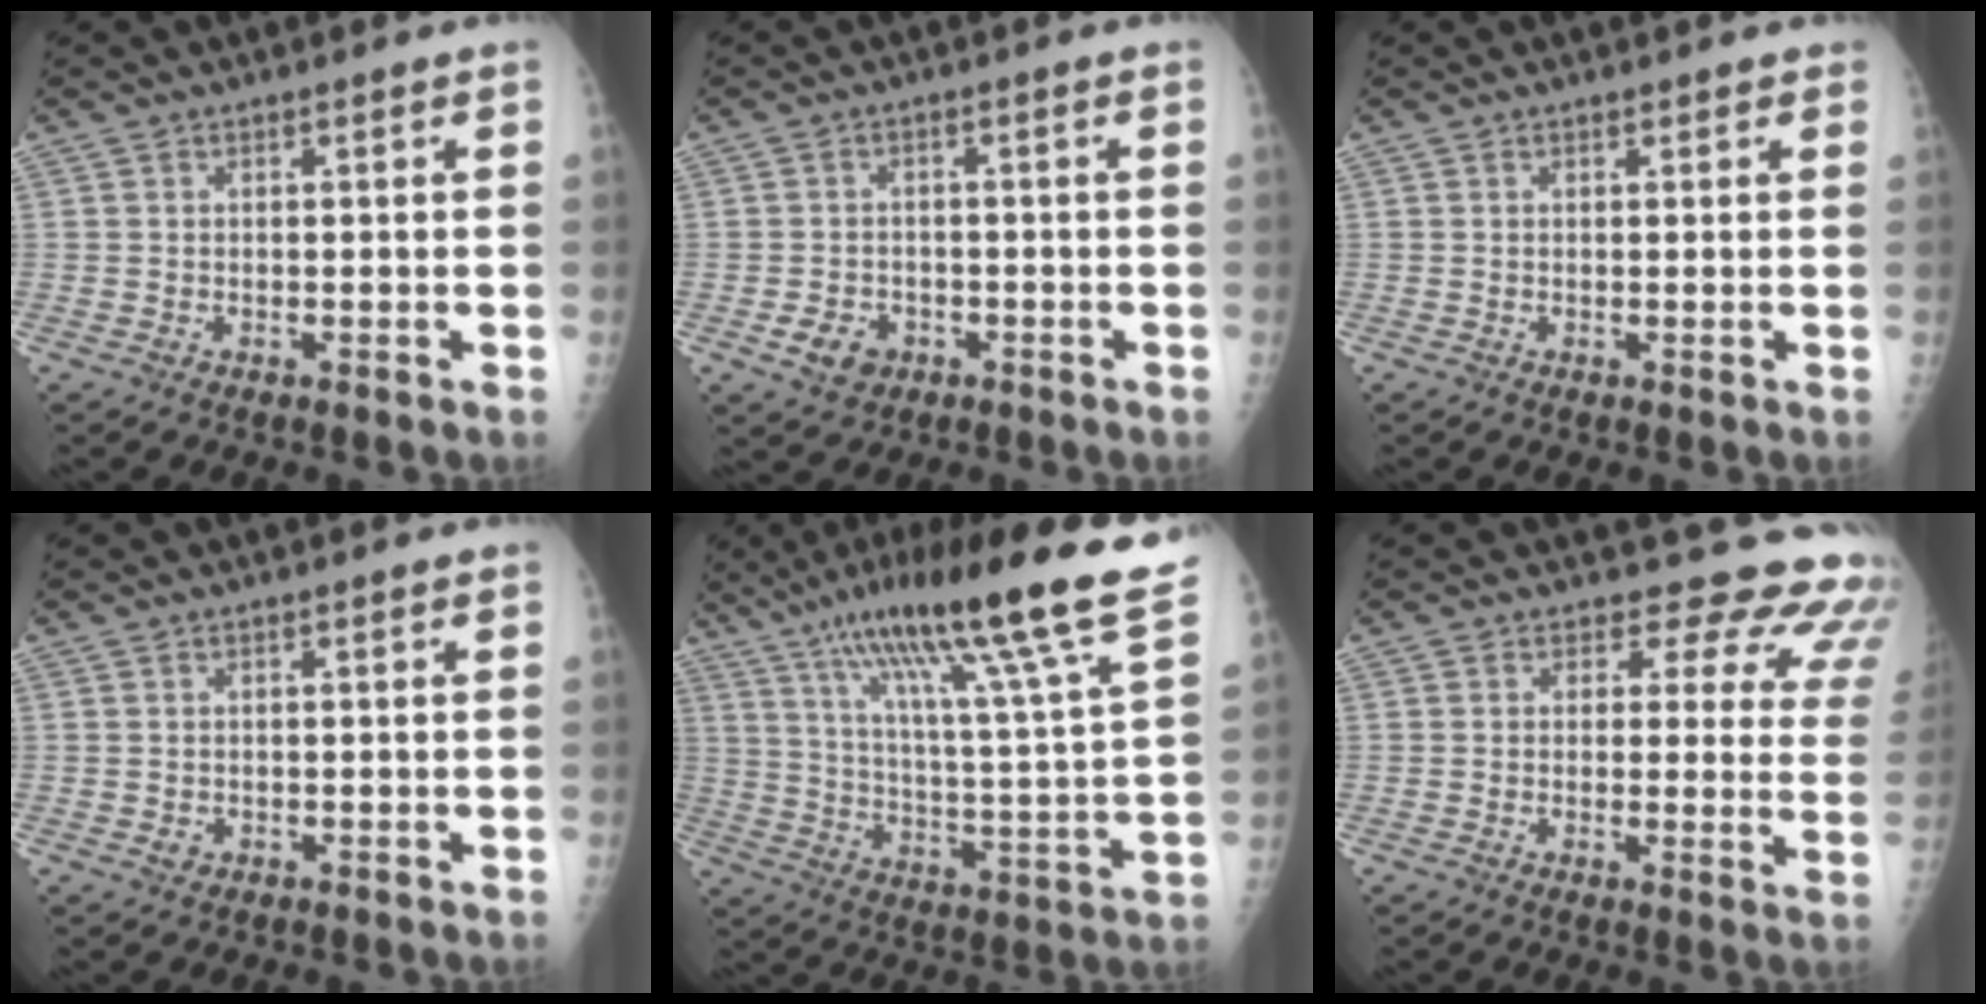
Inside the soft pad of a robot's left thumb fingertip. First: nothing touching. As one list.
[{"total": 4.4, "force": [-1.9, 3.4, 1.9], "torque": [-0.023, 0.007, -0.024]}, {"total": 1.0, "force": [0.9, 0.5, 0.3], "torque": [0.002, -0.002, 0.009]}, {"total": 0.7, "force": [0.0, 0.6, 0.3], "torque": [0.000, 0.001, 0.002]}, {"total": 26.5, "force": [18.2, 1.9, 19.1], "torque": [-0.296, -0.061, 0.282]}, {"total": 14.3, "force": [13.0, 5.5, 2.6], "torque": [0.023, -0.100, 0.111]}]